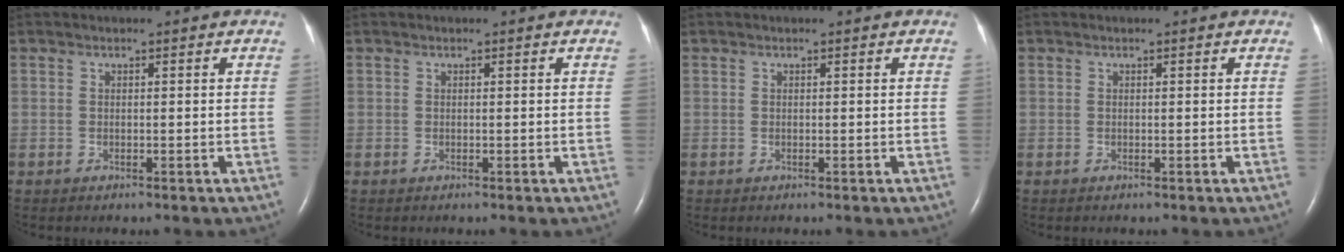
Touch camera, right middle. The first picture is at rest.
{"total": 0.0}
{"total": 0.0}
{"total": 0.0}